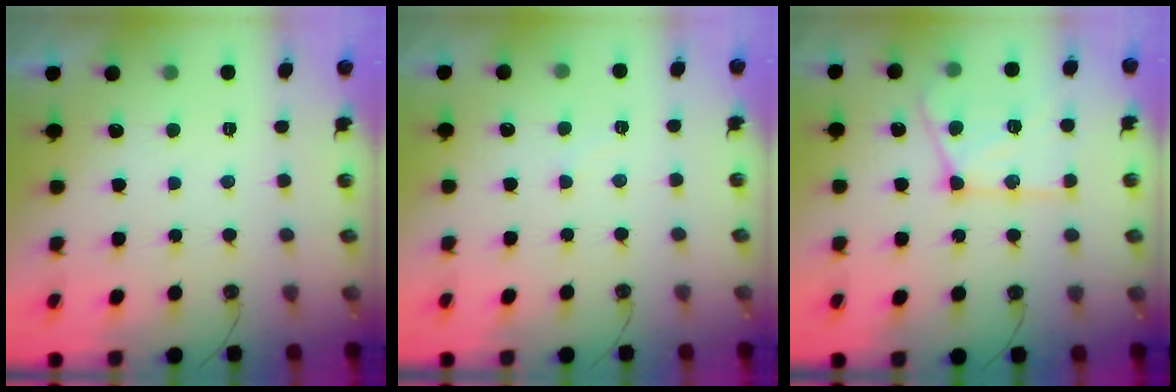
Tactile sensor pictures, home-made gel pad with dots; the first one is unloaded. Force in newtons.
{"total": 6.5, "press": 6.4, "slide": 0.7}
{"total": 18.4, "press": 18.4, "slide": 1.3}